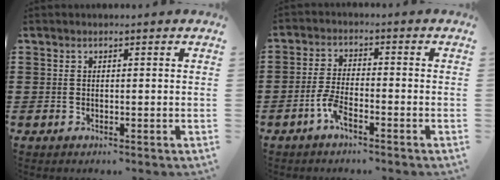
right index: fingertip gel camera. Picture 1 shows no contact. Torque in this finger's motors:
{"motor_torque": [1.74, 0.40, 0.51, 0.13]}